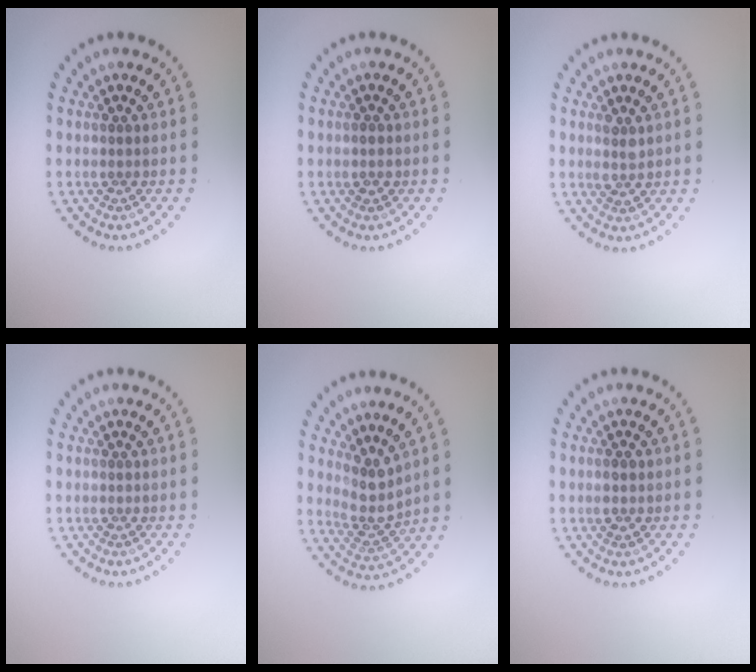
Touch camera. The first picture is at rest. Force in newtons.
{"total": 1.0, "press": 1.0, "slide": 0.2}
{"total": 1.5, "press": 1.4, "slide": 0.5}
{"total": 0.0}
{"total": 2.9, "press": 2.3, "slide": 1.8}
{"total": 1.4, "press": 1.4, "slide": 0.1}